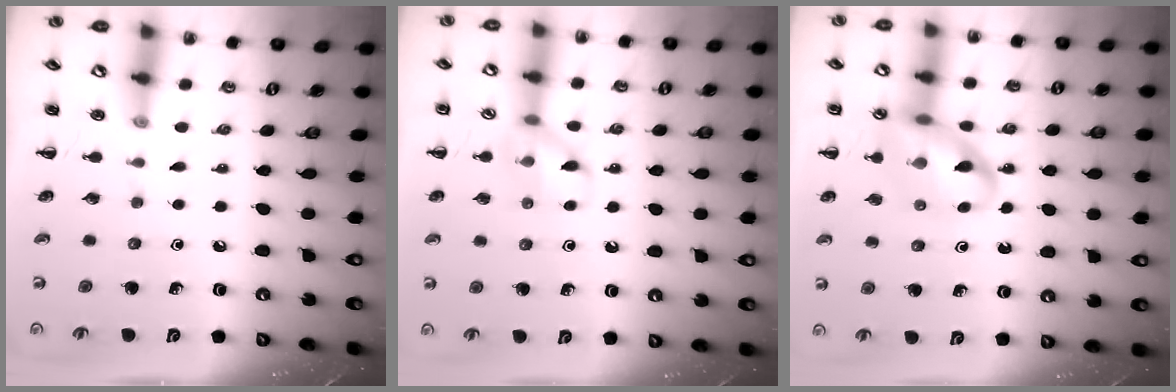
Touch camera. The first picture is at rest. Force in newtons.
{"total": 8.8, "press": 8.8, "slide": 0.7}
{"total": 14.7, "press": 14.5, "slide": 2.5}